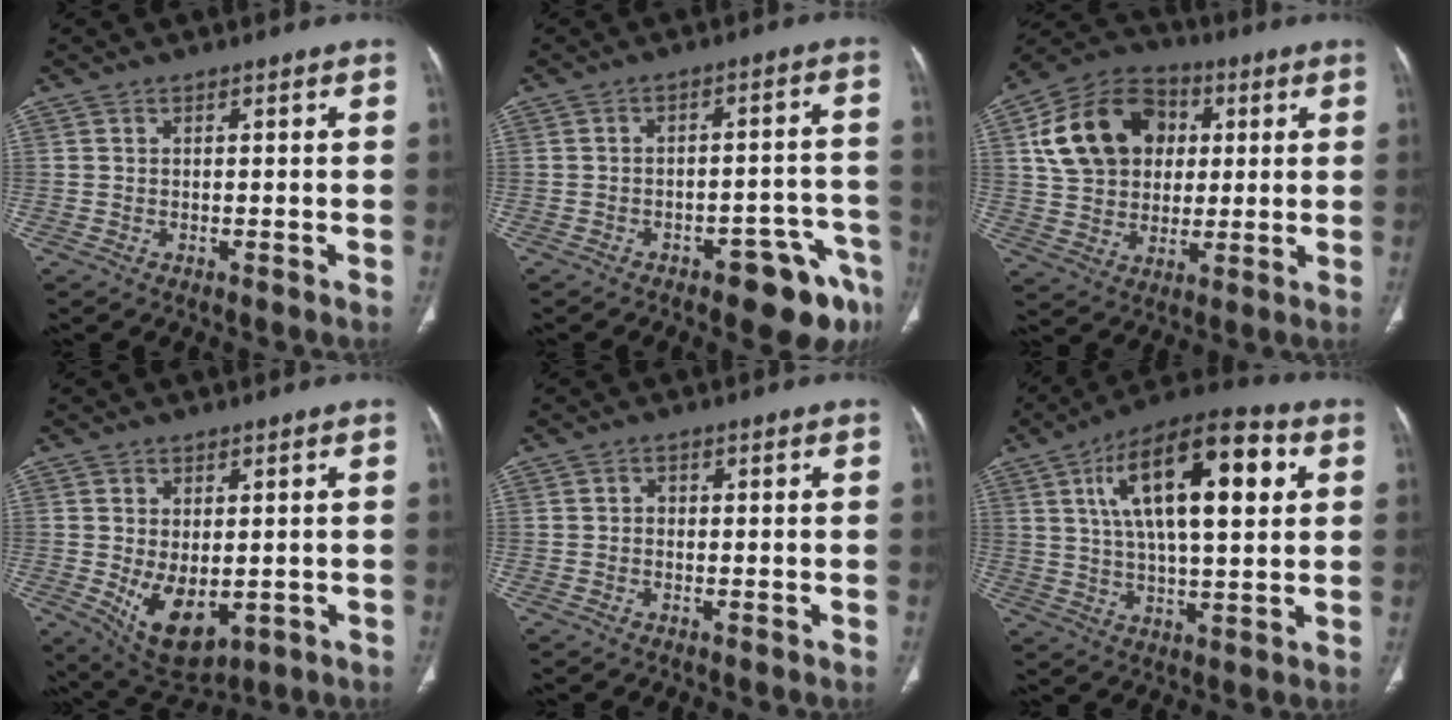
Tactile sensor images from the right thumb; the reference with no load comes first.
{"total": 11.4, "force": [-7.2, 4.0, 7.8], "torque": [-0.066, 0.053, -0.089]}
{"total": 17.4, "force": [4.2, 13.6, 10.1], "torque": [-0.160, 0.012, 0.072]}
{"total": 9.6, "force": [-1.6, 5.5, 7.7], "torque": [-0.115, -0.013, 0.000]}
{"total": 0.6, "force": [-0.2, 0.5, 0.3], "torque": [-0.001, 0.003, -0.007]}
{"total": 19.9, "force": [6.1, 7.6, 17.4], "torque": [-0.268, 0.005, 0.092]}